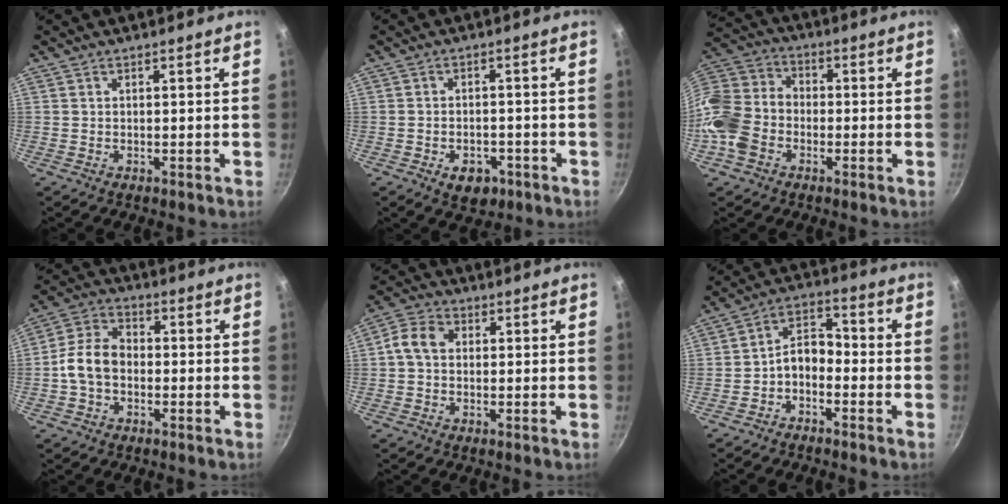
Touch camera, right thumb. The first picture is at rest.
{"total": 5.3, "force": [-2.6, 3.5, 3.0], "torque": [-0.030, 0.014, -0.033]}
{"total": 14.7, "force": [-3.9, 11.2, 8.7], "torque": [-0.185, 0.033, -0.084]}
{"total": 8.8, "force": [-1.4, 6.4, 5.9], "torque": [-0.106, 0.031, -0.037]}
{"total": 5.7, "force": [0.5, 4.4, 3.7], "torque": [-0.067, 0.017, 0.003]}
{"total": 6.8, "force": [-2.3, 4.4, 4.6], "torque": [-0.065, 0.041, -0.056]}